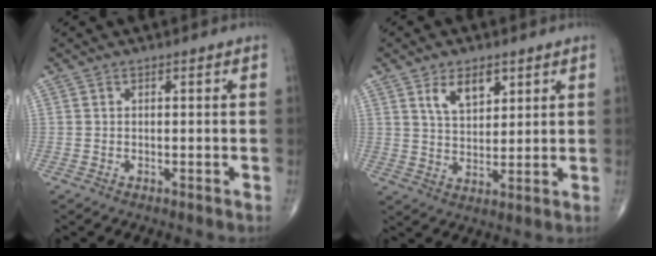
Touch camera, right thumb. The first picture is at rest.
{"total": 7.1, "force": [3.7, 3.8, 4.6], "torque": [-0.060, -0.025, 0.070]}